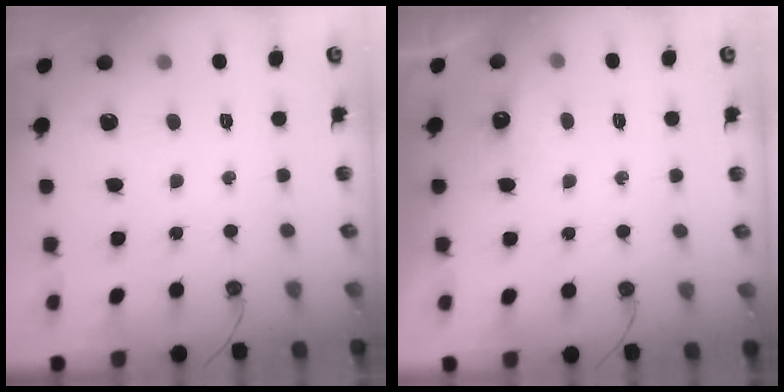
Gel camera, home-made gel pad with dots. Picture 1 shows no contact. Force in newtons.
{"total": 3.7, "press": 3.7, "slide": 0.6}